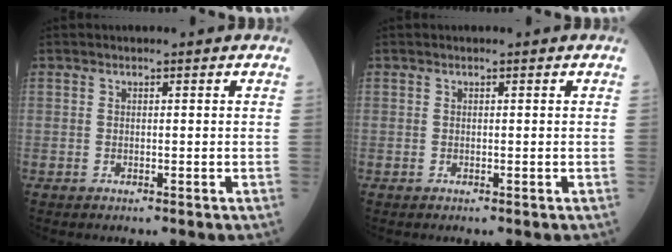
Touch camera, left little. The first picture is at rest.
{"total": 0.0}